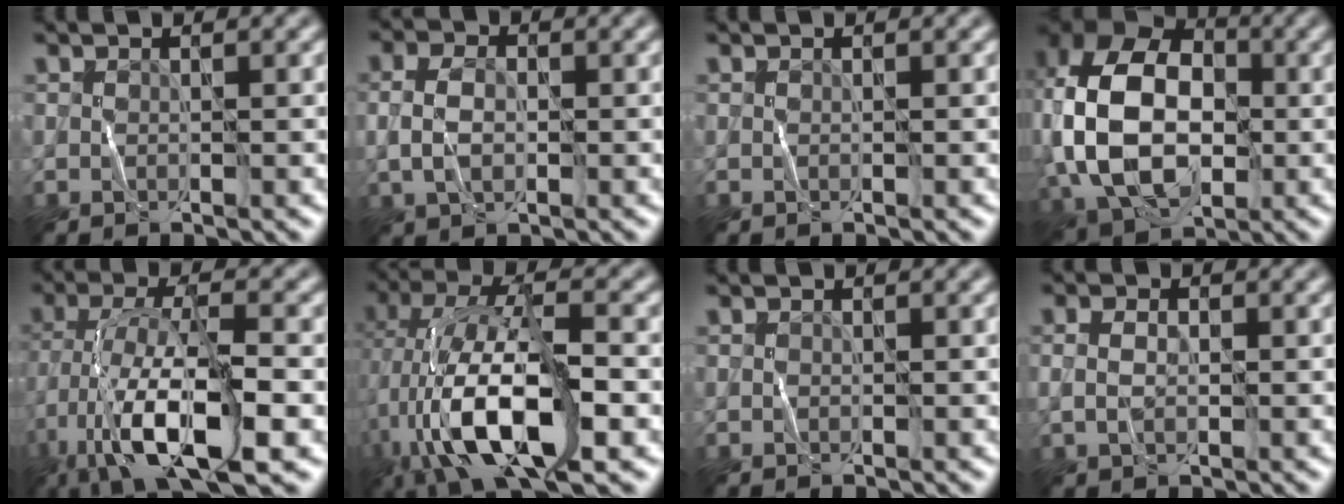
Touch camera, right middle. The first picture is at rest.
{"total": 3.2, "force": [-0.1, 2.1, 2.3], "torque": [-0.058, 0.001, -0.002]}
{"total": 0.0}
{"total": 14.8, "force": [0.0, 10.2, 10.7], "torque": [-0.227, 0.005, -0.002]}
{"total": 11.8, "force": [-5.3, 3.5, 10.0], "torque": [-0.182, 0.003, -0.096]}
{"total": 12.5, "force": [-3.9, 4.4, 11.0], "torque": [-0.206, 0.014, -0.073]}
{"total": 0.0}
{"total": 2.0, "force": [0.1, 1.3, 1.5], "torque": [-0.039, 0.001, 0.005]}